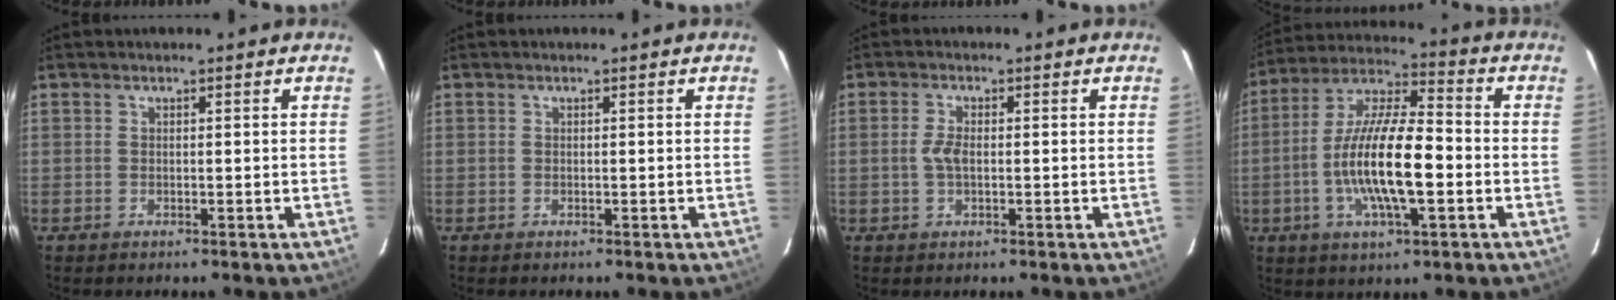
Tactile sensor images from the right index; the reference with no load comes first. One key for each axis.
{"total": 0.0}
{"total": 2.6, "fx": -0.3, "fy": 1.2, "fz": 2.3, "tx": -0.052, "ty": 0.002, "tz": -0.005}
{"total": 16.2, "fx": -3.3, "fy": 4.3, "fz": 15.2, "tx": -0.296, "ty": -0.003, "tz": -0.066}